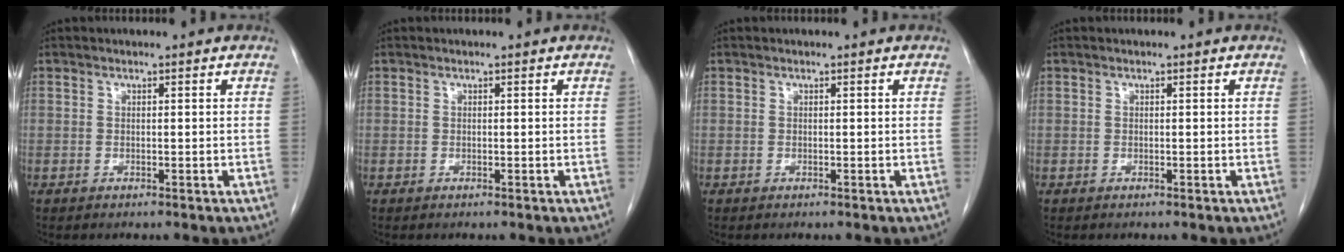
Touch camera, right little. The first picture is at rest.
{"total": 0.0}
{"total": 0.0}
{"total": 0.0}